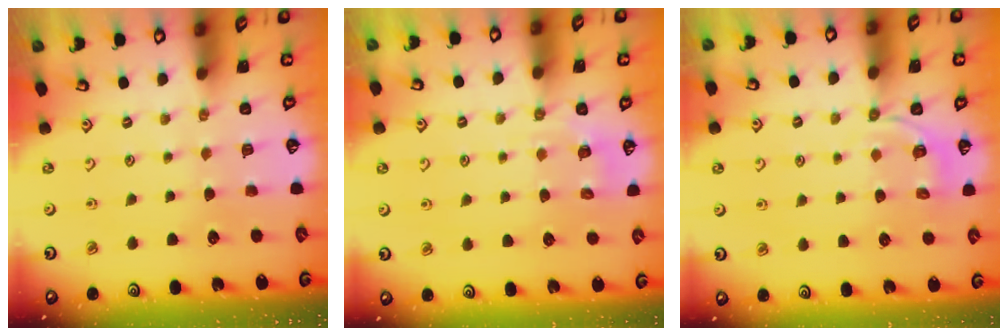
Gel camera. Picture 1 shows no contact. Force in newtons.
{"total": 2.9, "press": 2.6, "slide": 1.2}
{"total": 2.8, "press": 2.1, "slide": 1.8}